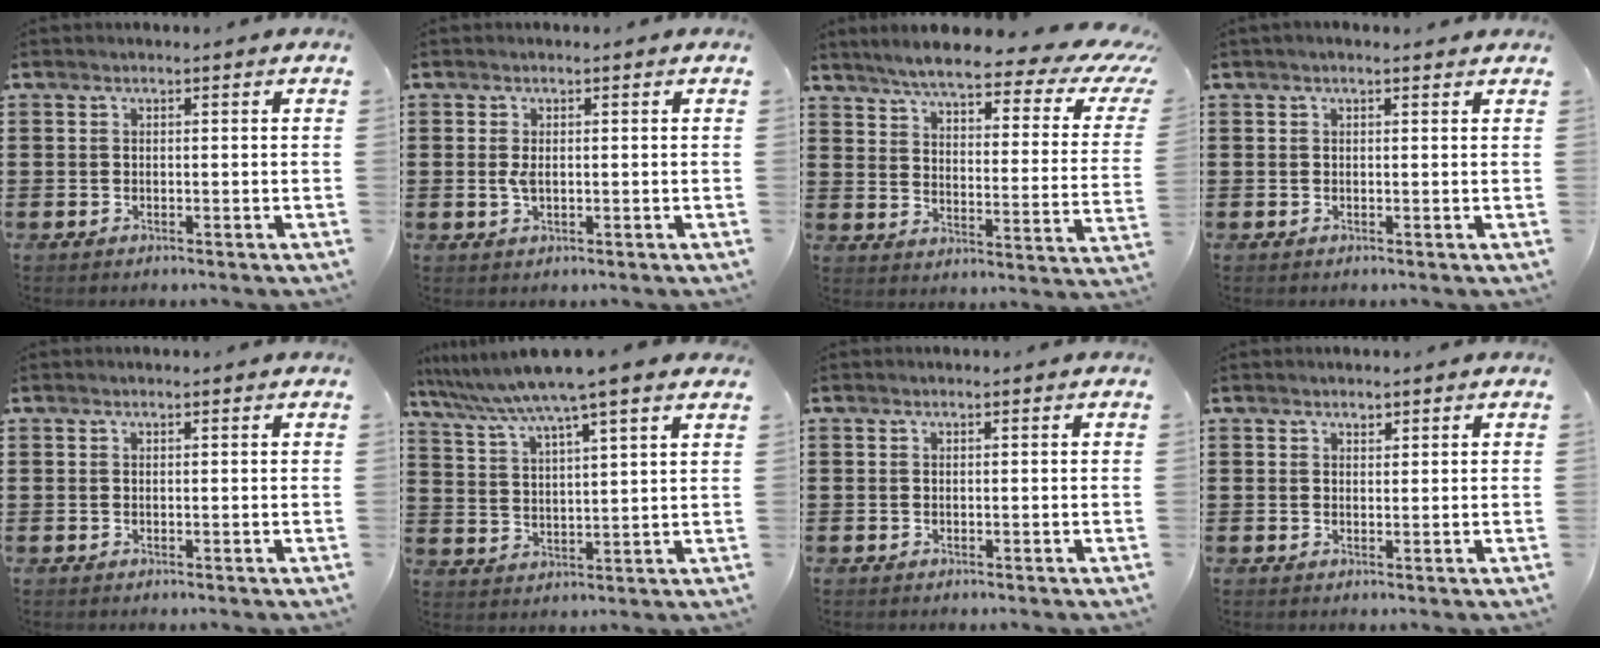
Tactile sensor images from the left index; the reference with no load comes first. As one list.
[{"total": 1.9, "force": [0.0, 1.0, 1.7], "torque": [-0.042, 0.000, -0.004]}, {"total": 6.5, "force": [5.1, 0.7, 4.0], "torque": [-0.093, -0.033, 0.082]}, {"total": 0.8, "force": [0.5, 0.4, 0.6], "torque": [-0.012, 0.005, 0.008]}, {"total": 0.0}, {"total": 7.1, "force": [5.9, -0.7, 4.0], "torque": [-0.097, -0.033, 0.097]}, {"total": 0.0}, {"total": 1.1, "force": [0.9, 0.4, 0.3], "torque": [-0.006, 0.002, 0.018]}]